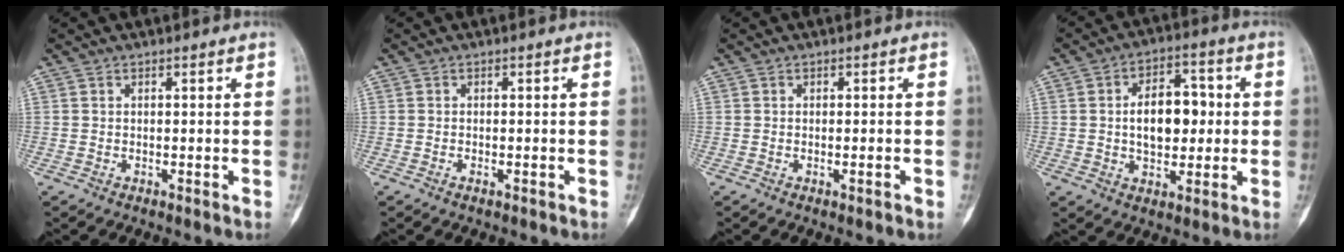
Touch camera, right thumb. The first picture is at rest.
{"total": 0.9, "force": [-0.5, 0.4, 0.6], "torque": [-0.012, 0.005, -0.007]}
{"total": 1.1, "force": [-0.4, 0.3, 1.0], "torque": [-0.013, 0.001, -0.003]}
{"total": 10.9, "force": [0.4, 6.7, 8.6], "torque": [-0.103, 0.017, 0.007]}